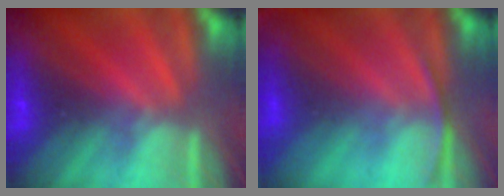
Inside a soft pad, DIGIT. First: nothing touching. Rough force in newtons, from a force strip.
{"total": 2.2}